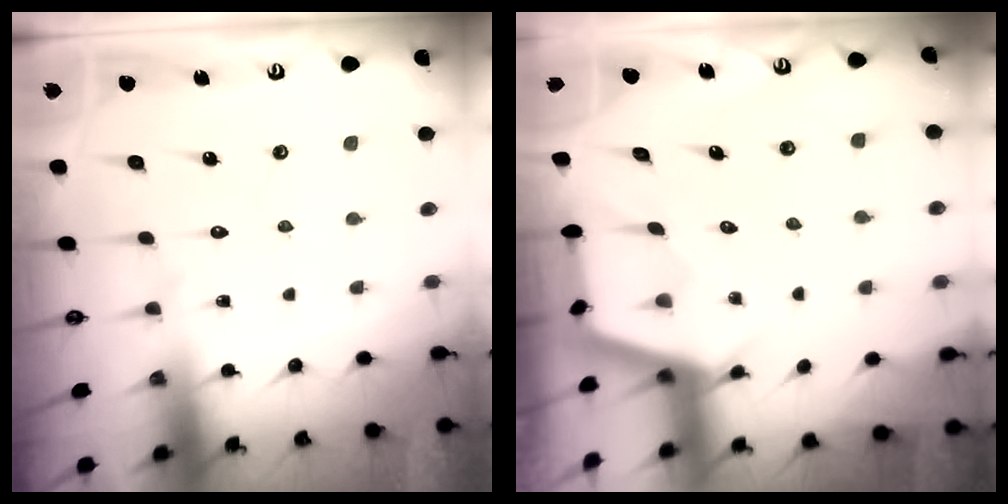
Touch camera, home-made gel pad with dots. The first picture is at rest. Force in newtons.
{"total": 2.8, "press": 2.7, "slide": 0.4}